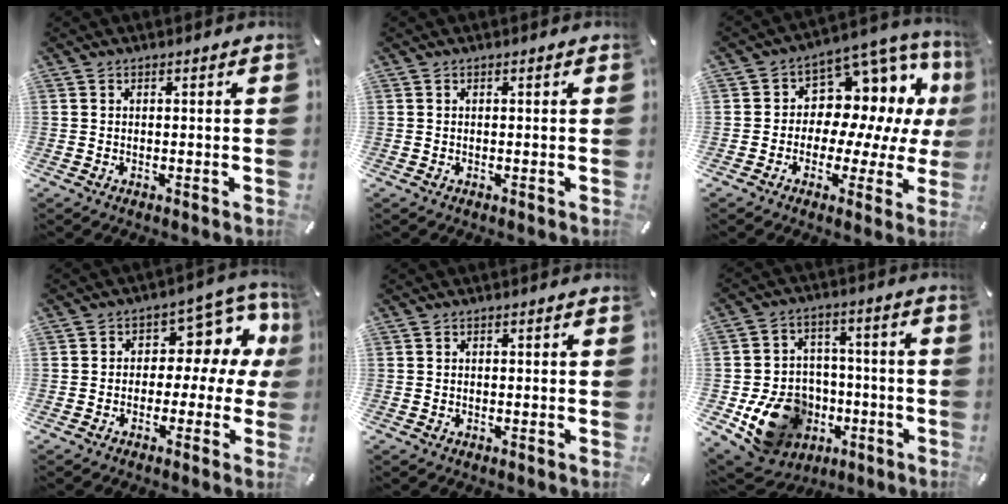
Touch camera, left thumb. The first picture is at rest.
{"total": 0.0}
{"total": 9.6, "force": [2.8, 7.8, 5.0], "torque": [-0.077, -0.049, 0.057]}
{"total": 10.7, "force": [2.4, 7.5, 7.2], "torque": [-0.086, -0.017, 0.038]}
{"total": 0.0}
{"total": 17.8, "force": [-6.0, 14.2, 8.8], "torque": [-0.149, 0.036, -0.081]}